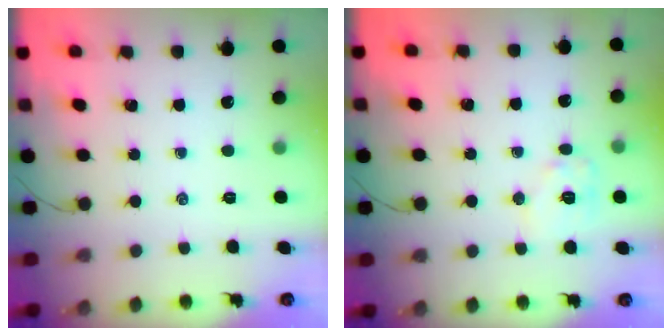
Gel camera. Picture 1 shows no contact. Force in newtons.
{"total": 8.4, "press": 8.4, "slide": 0.6}